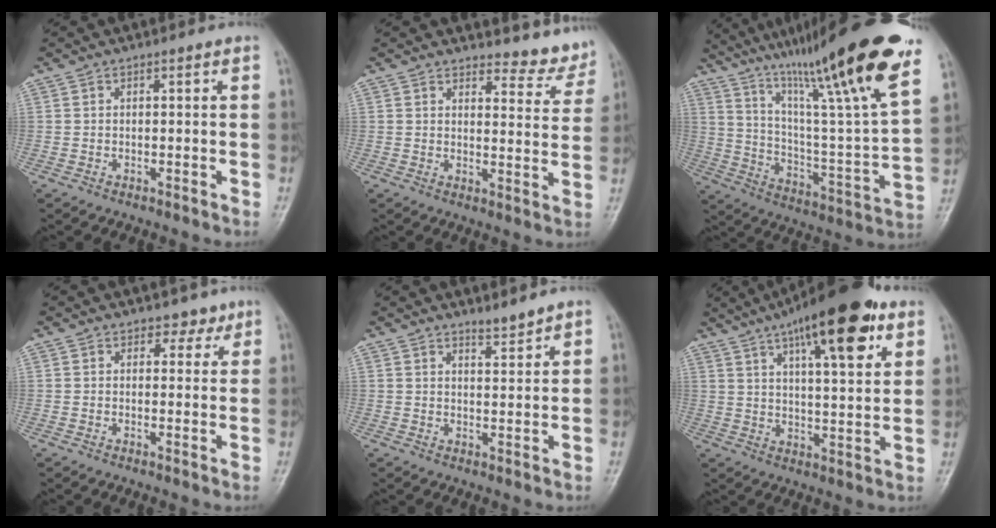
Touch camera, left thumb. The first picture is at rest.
{"total": 6.7, "force": [6.5, 1.8, 0.0], "torque": [0.022, -0.062, 0.071]}
{"total": 29.9, "force": [20.5, 2.2, 21.6], "torque": [-0.334, -0.075, 0.329]}
{"total": 2.5, "force": [1.9, 1.7, 0.4], "torque": [0.017, -0.009, 0.020]}
{"total": 2.7, "force": [2.5, 0.2, 0.9], "torque": [-0.008, -0.027, 0.044]}
{"total": 19.3, "force": [10.4, 5.6, 15.2], "torque": [-0.211, -0.022, 0.158]}